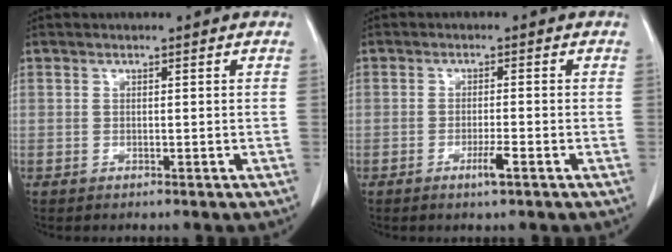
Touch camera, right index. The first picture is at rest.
{"total": 2.8, "force": [-1.4, 0.0, 2.3], "torque": [-0.042, -0.004, -0.026]}